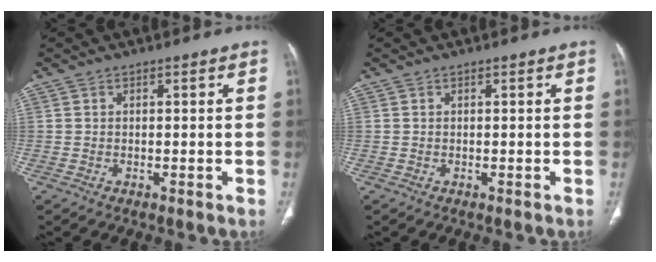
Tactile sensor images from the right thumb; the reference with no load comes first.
{"total": 0.0}